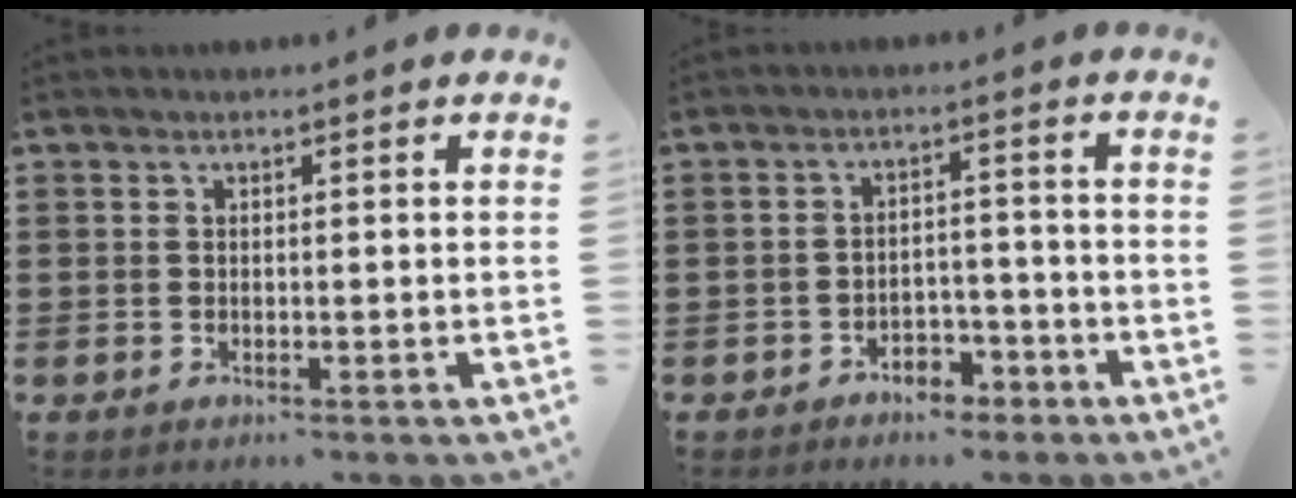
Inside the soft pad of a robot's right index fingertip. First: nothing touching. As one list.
[{"total": 3.3, "force": [-3.0, 1.3, 0.8], "torque": [-0.018, 0.006, -0.060]}]